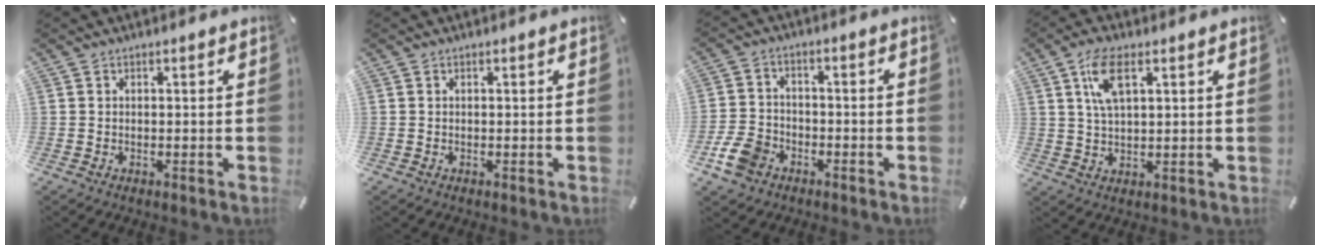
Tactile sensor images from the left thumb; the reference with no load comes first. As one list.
[{"total": 0.0}, {"total": 7.3, "force": [-3.9, 5.3, 3.2], "torque": [-0.080, 0.018, -0.075]}, {"total": 7.7, "force": [3.4, 3.2, 6.1], "torque": [-0.122, 0.005, 0.058]}]